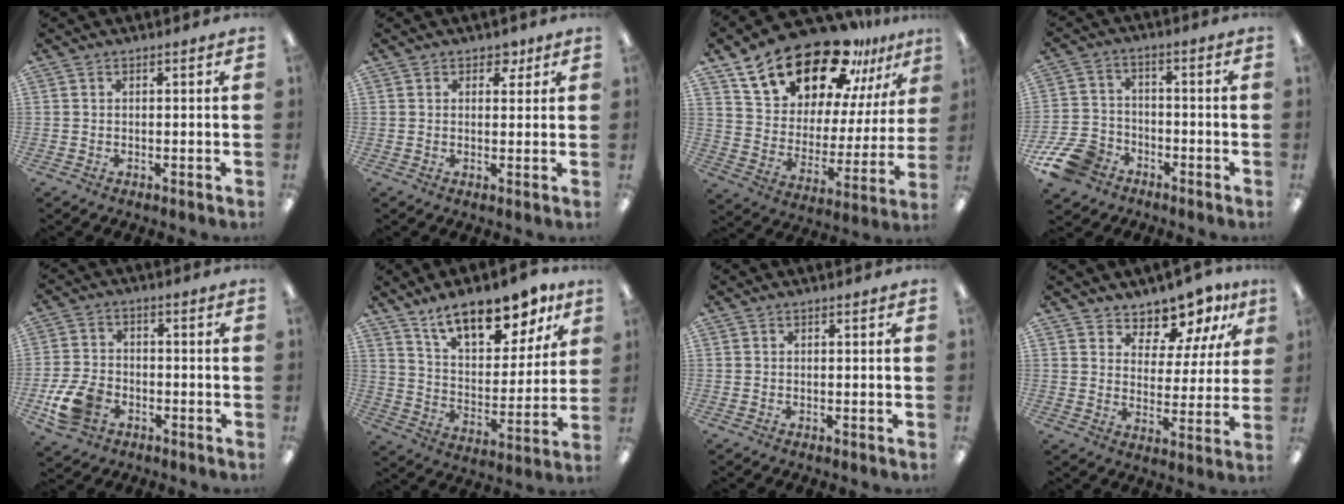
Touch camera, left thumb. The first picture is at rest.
{"total": 3.1, "force": [2.0, 2.0, 1.2], "torque": [-0.003, -0.005, 0.033]}
{"total": 23.7, "force": [17.5, 10.6, 12.0], "torque": [-0.211, -0.104, 0.306]}
{"total": 10.6, "force": [-6.9, 6.9, 4.2], "torque": [-0.092, 0.047, -0.126]}
{"total": 9.1, "force": [-4.1, 6.3, 5.2], "torque": [-0.115, 0.018, -0.072]}
{"total": 15.8, "force": [12.1, 6.4, 7.8], "torque": [-0.117, -0.073, 0.210]}
{"total": 0.0}
{"total": 9.9, "force": [8.8, 4.2, 2.1], "torque": [-0.047, -0.072, 0.163]}